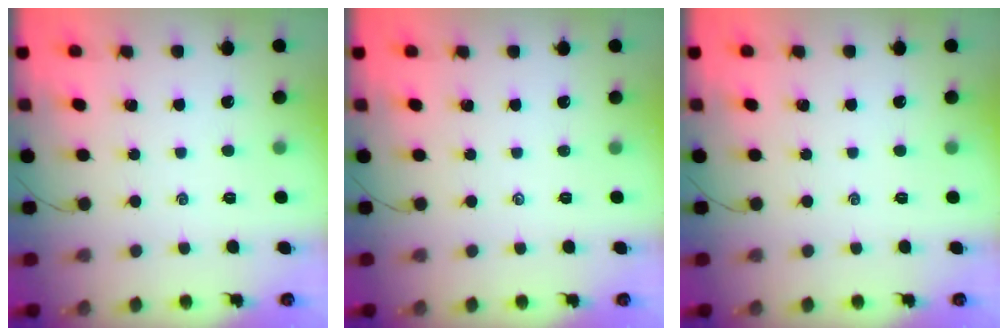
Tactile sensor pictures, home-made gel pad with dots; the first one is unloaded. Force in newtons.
{"total": 0.0}
{"total": 0.0}